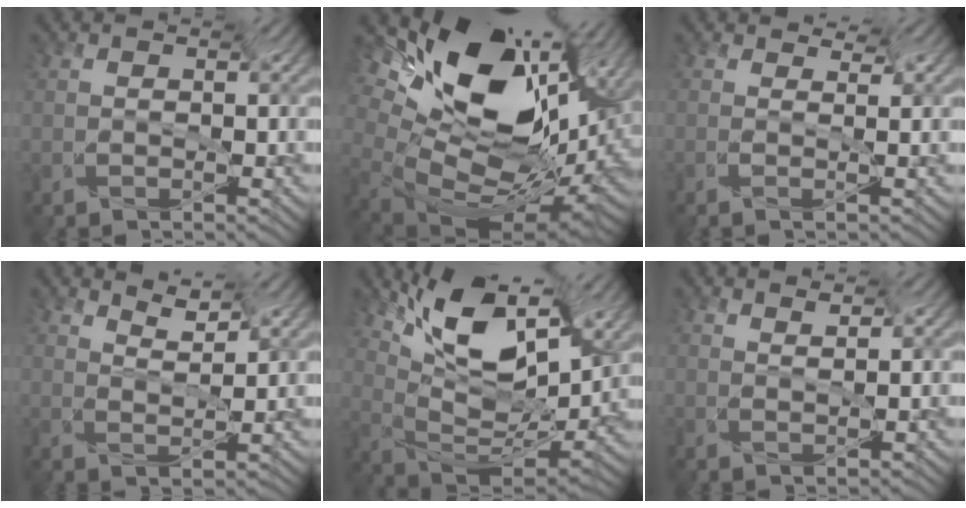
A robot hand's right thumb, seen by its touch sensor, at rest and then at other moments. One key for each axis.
{"total": 15.2, "fx": 2.7, "fy": 9.0, "fz": 11.9, "tx": -0.227, "ty": 0.010, "tz": 0.074}
{"total": 0.9, "fx": 0.6, "fy": -0.6, "fz": -0.2, "tx": -0.003, "ty": 0.005, "tz": 0.007}
{"total": 2.0, "fx": 1.9, "fy": -0.6, "fz": 0.4, "tx": -0.021, "ty": -0.002, "tz": 0.034}
{"total": 10.4, "fx": 3.7, "fy": 3.9, "fz": 8.8, "tx": -0.169, "ty": 0.023, "tz": 0.080}
{"total": 1.8, "fx": 1.6, "fy": -0.6, "fz": 0.2, "tx": 0.000, "ty": -0.011, "tz": 0.031}